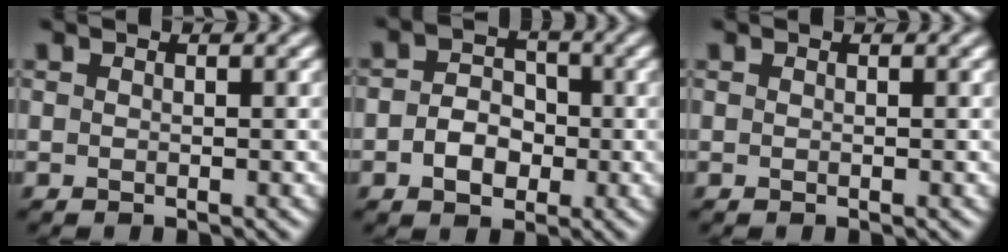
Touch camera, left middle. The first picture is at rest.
{"total": 3.7, "force": [-0.8, 2.8, 2.3], "torque": [-0.038, 0.001, -0.017]}
{"total": 0.0}